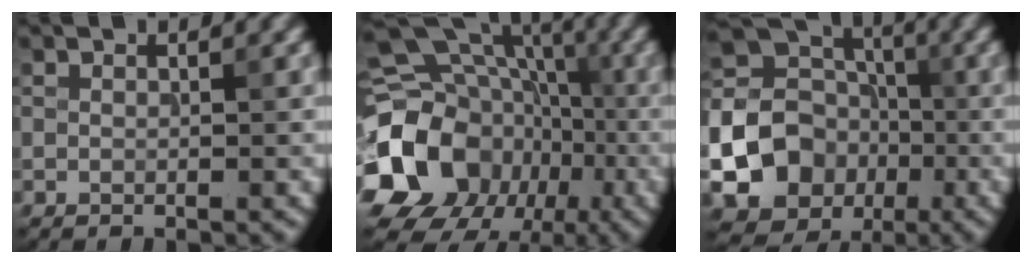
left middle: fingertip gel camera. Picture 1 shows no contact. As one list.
[{"total": 21.9, "force": [-6.1, 19.1, 8.8], "torque": [-0.186, -0.020, -0.132]}, {"total": 20.2, "force": [-5.5, 18.6, 5.7], "torque": [-0.160, -0.026, -0.121]}]